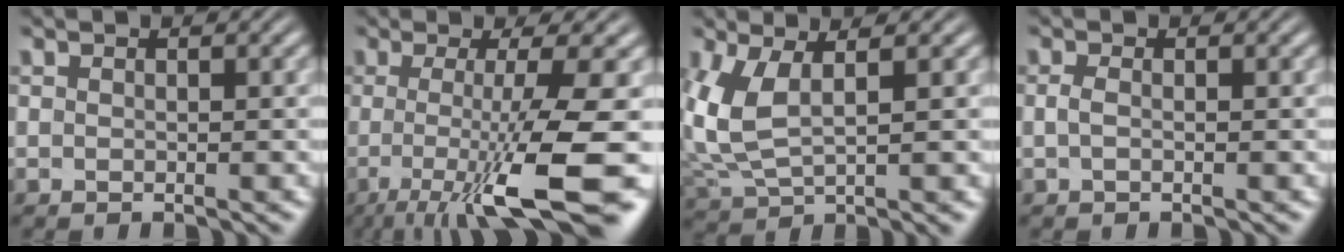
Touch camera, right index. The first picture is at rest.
{"total": 9.3, "force": [-2.5, 2.0, 8.7], "torque": [-0.136, -0.025, -0.025]}
{"total": 6.7, "force": [1.2, 4.4, 5.0], "torque": [-0.126, -0.009, 0.024]}
{"total": 0.8, "force": [-0.1, -0.2, 0.8], "torque": [-0.019, -0.002, -0.002]}